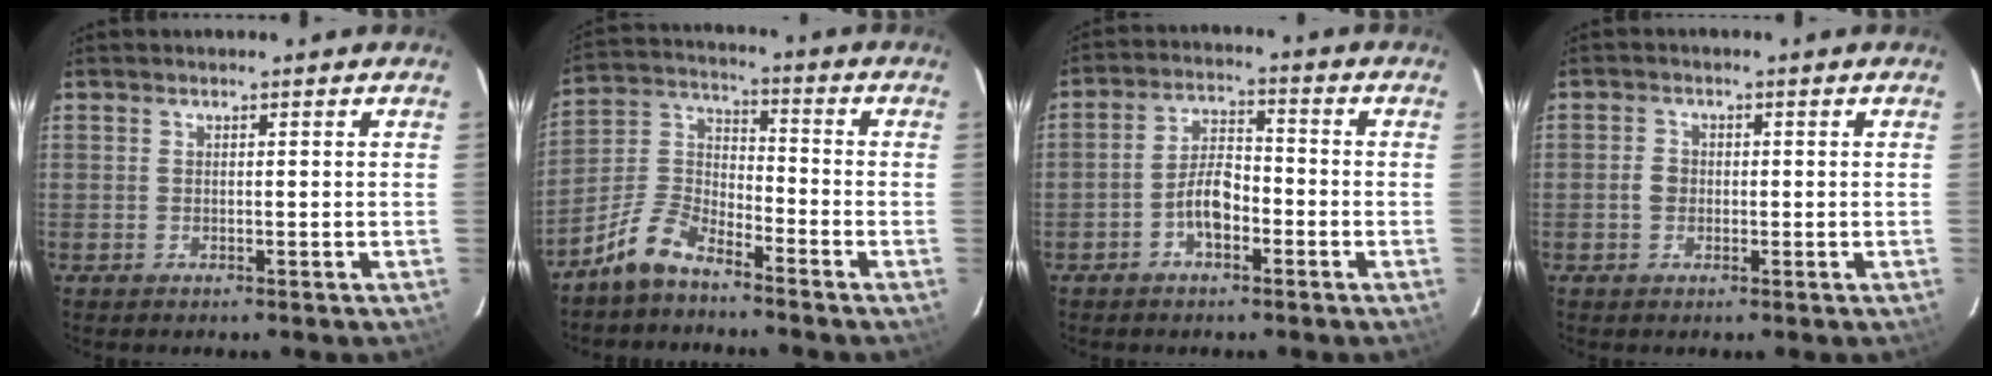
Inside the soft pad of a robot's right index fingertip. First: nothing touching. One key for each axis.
{"total": 8.7, "fx": -6.5, "fy": 3.6, "fz": 4.5, "tx": -0.115, "ty": 0.025, "tz": -0.136}
{"total": 6.1, "fx": -2.9, "fy": 3.0, "fz": 4.4, "tx": -0.087, "ty": 0.019, "tz": -0.048}
{"total": 2.3, "fx": -0.5, "fy": 2.0, "fz": 1.0, "tx": -0.018, "ty": 0.007, "tz": -0.012}